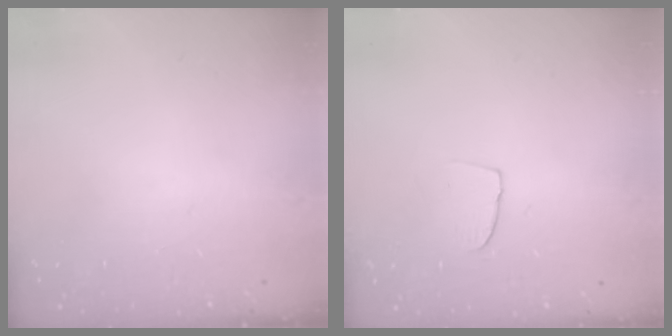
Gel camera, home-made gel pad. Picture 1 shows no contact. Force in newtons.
{"total": 5.0, "press": 4.9, "slide": 0.5}